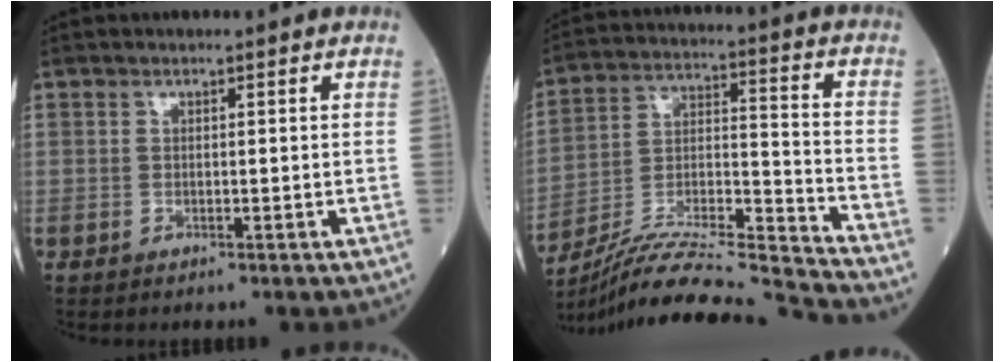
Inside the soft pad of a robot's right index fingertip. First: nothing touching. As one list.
[{"total": 20.9, "force": [-19.9, -1.9, 6.3], "torque": [-0.129, -0.006, -0.336]}]